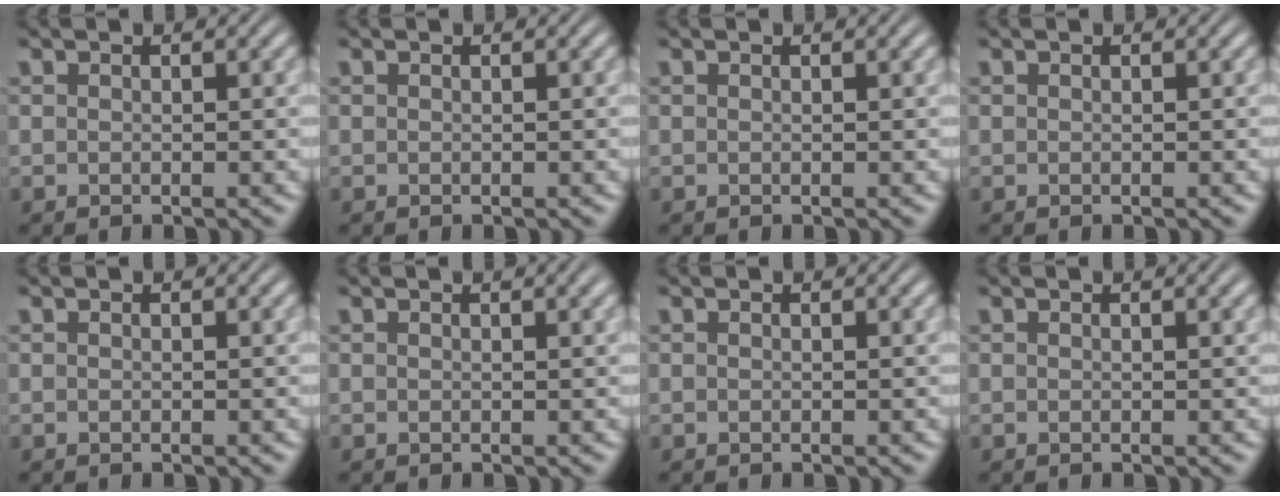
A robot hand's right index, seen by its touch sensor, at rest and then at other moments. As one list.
[{"total": 0.0}, {"total": 0.0}, {"total": 0.0}, {"total": 0.0}, {"total": 0.6, "force": [0.4, -0.2, 0.4], "torque": [-0.002, 0.003, 0.006]}, {"total": 0.0}, {"total": 0.0}]